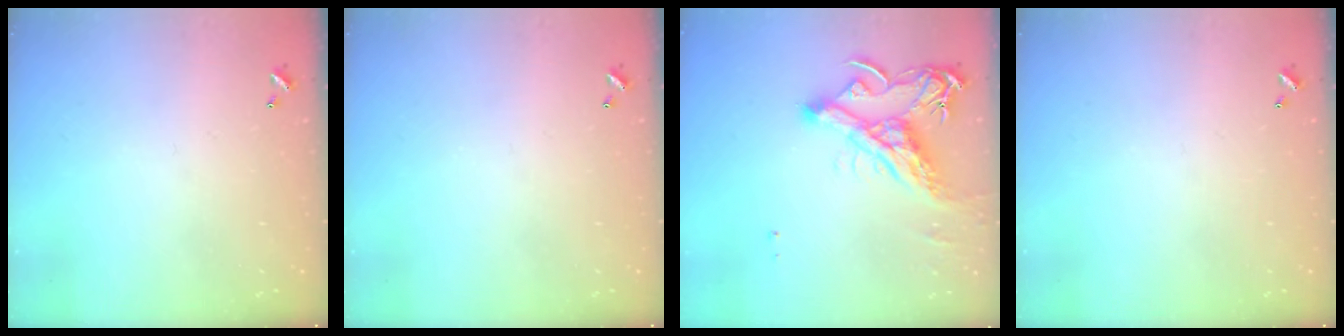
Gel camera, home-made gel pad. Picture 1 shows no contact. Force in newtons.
{"total": 0.0}
{"total": 11.1, "press": 10.9, "slide": 1.8}
{"total": 0.0}